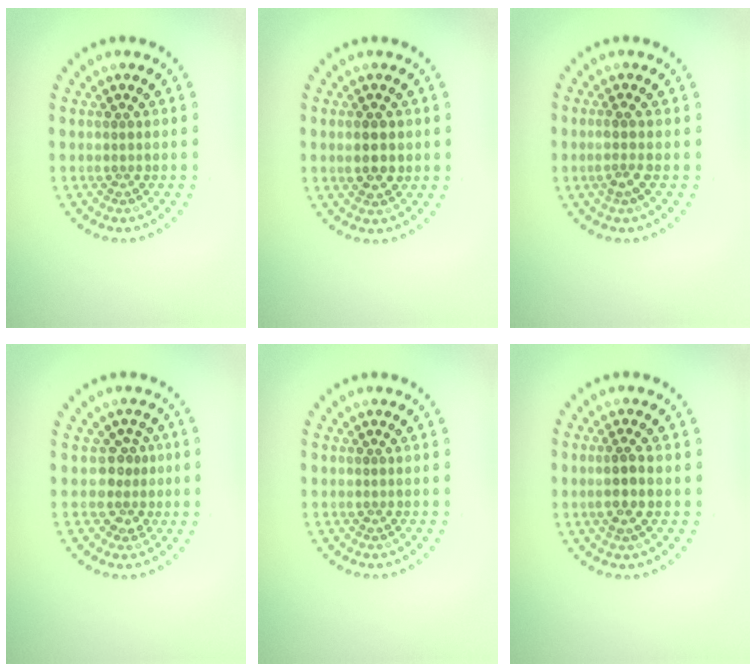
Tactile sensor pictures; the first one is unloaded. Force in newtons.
{"total": 2.5, "press": 2.5, "slide": 0.1}
{"total": 1.6, "press": 1.2, "slide": 1.0}
{"total": 2.1, "press": 1.6, "slide": 1.4}
{"total": 0.0}
{"total": 1.7, "press": 1.6, "slide": 0.8}